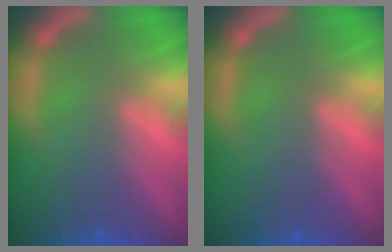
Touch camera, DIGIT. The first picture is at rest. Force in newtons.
{"total": 0.0}